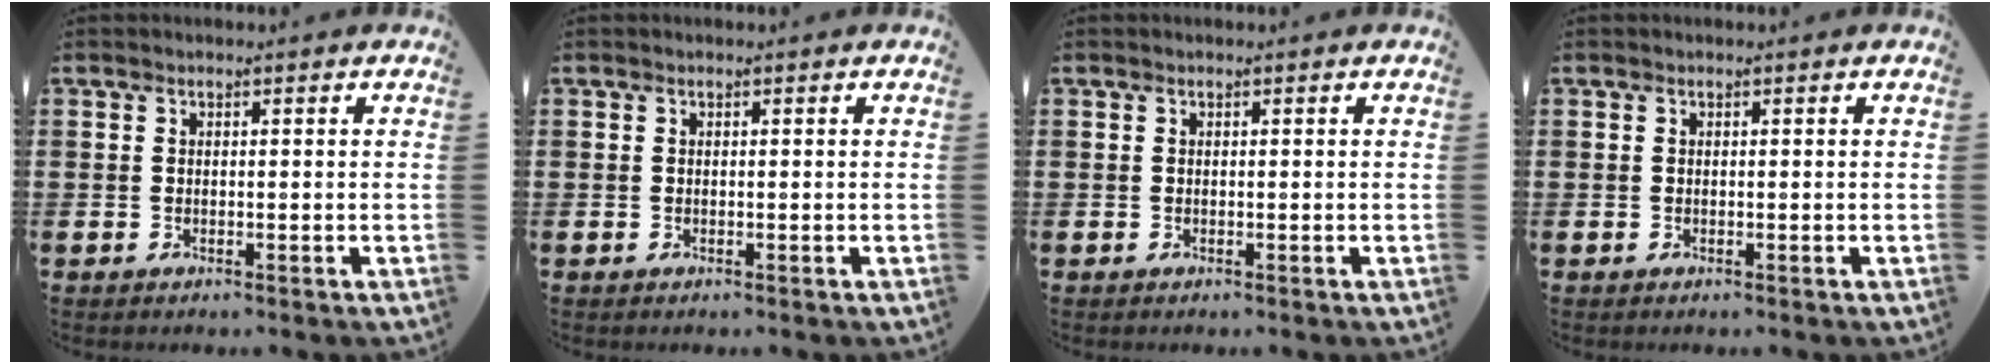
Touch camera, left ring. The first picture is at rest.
{"total": 0.0}
{"total": 0.0}
{"total": 0.0}